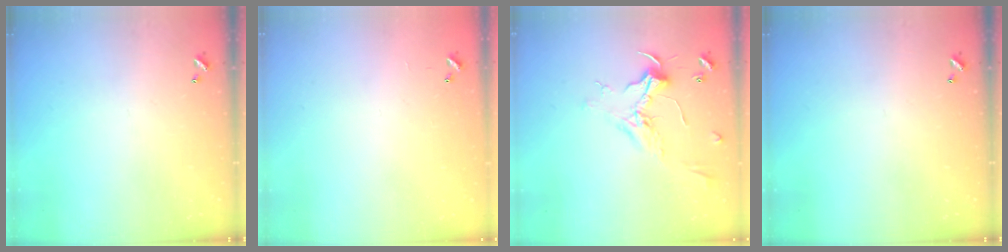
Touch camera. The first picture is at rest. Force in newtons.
{"total": 8.0, "press": 8.0, "slide": 0.5}
{"total": 2.4, "press": 2.3, "slide": 0.8}
{"total": 0.0}